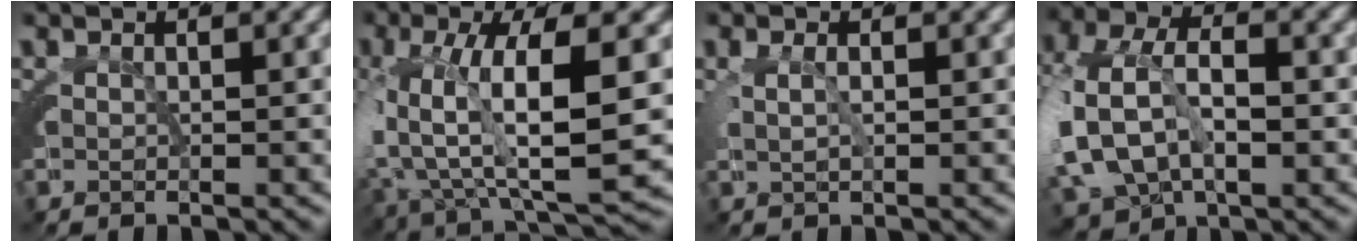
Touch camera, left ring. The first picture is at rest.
{"total": 10.7, "force": [-0.9, 6.5, 8.5], "torque": [-0.166, -0.018, -0.005]}
{"total": 0.6, "force": [-0.1, 0.5, 0.3], "torque": [-0.010, -0.005, 0.002]}
{"total": 7.7, "force": [-1.9, 6.3, 3.9], "torque": [-0.120, -0.027, -0.023]}